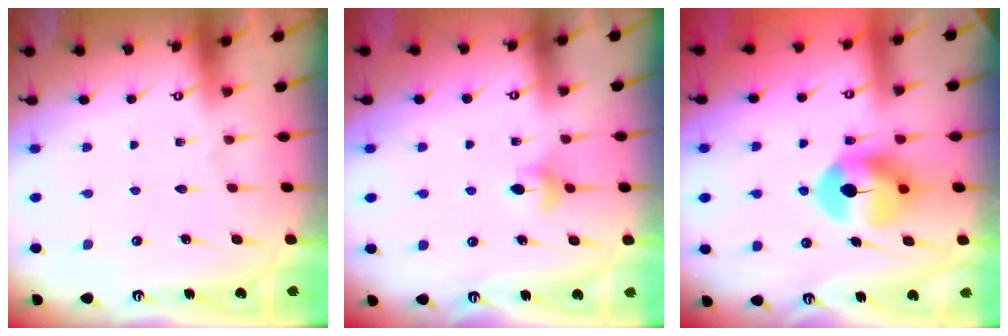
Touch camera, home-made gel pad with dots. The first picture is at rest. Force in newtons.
{"total": 4.8, "press": 4.8, "slide": 0.7}
{"total": 9.4, "press": 9.3, "slide": 1.3}